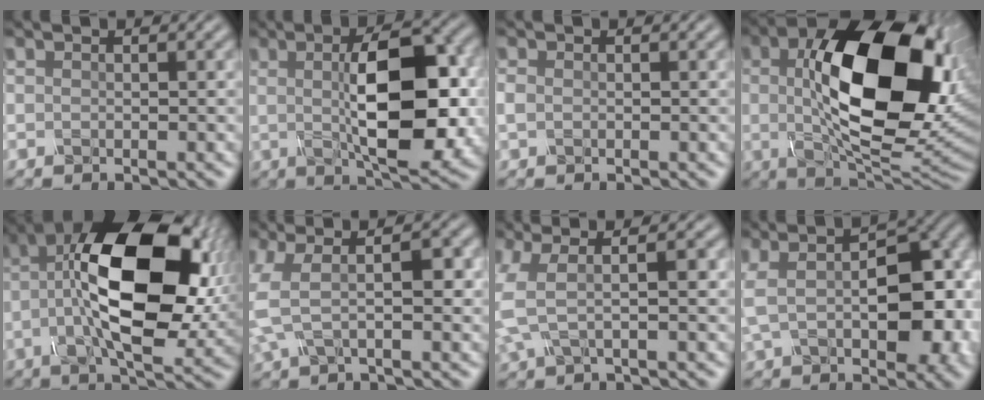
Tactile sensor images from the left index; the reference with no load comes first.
{"total": 10.8, "force": [0.7, 3.9, 10.1], "torque": [-0.146, 0.004, 0.010]}
{"total": 0.7, "force": [-0.2, 0.6, 0.3], "torque": [-0.010, -0.003, -0.005]}
{"total": 16.3, "force": [2.6, 8.1, 13.9], "torque": [-0.221, 0.000, 0.046]}
{"total": 15.7, "force": [1.0, 7.3, 13.8], "torque": [-0.229, 0.012, 0.008]}
{"total": 5.3, "force": [0.6, 2.4, 4.7], "torque": [-0.104, 0.005, 0.006]}
{"total": 4.1, "force": [0.6, 1.6, 3.8], "torque": [-0.090, 0.001, 0.008]}
{"total": 9.6, "force": [-0.3, 4.9, 8.3], "torque": [-0.146, 0.000, -0.006]}